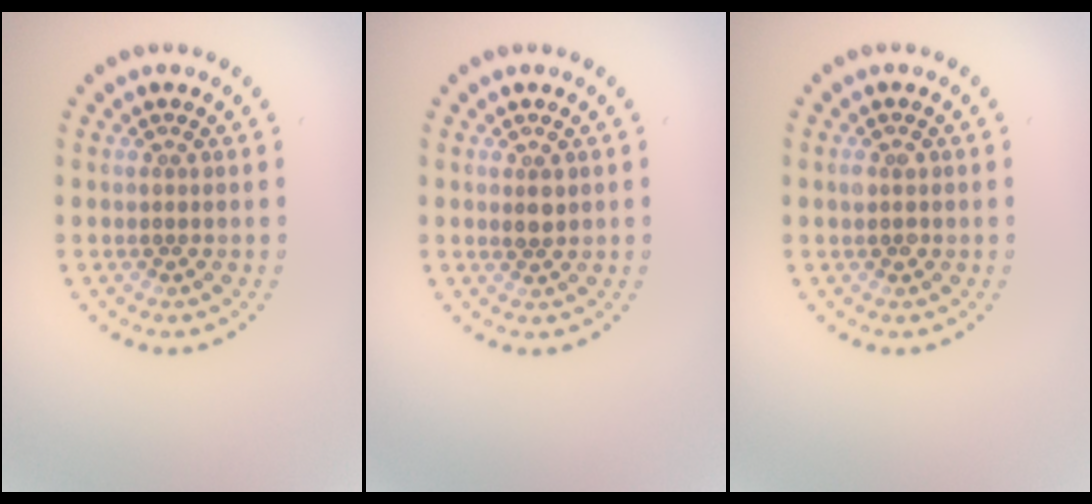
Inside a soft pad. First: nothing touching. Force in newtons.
{"total": 1.2, "press": 1.1, "slide": 0.5}
{"total": 1.1, "press": 1.1, "slide": 0.1}